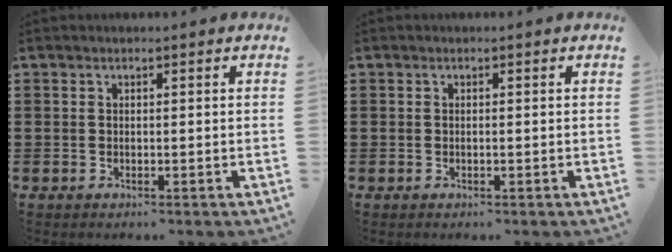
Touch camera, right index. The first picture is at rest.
{"total": 0.0}